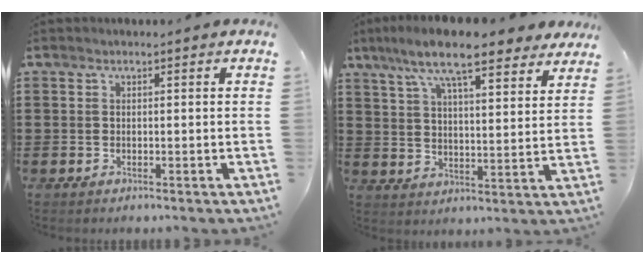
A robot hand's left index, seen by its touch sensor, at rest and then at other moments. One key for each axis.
{"total": 10.8, "fx": 8.4, "fy": 1.9, "fz": 6.4, "tx": -0.147, "ty": -0.027, "tz": 0.144}